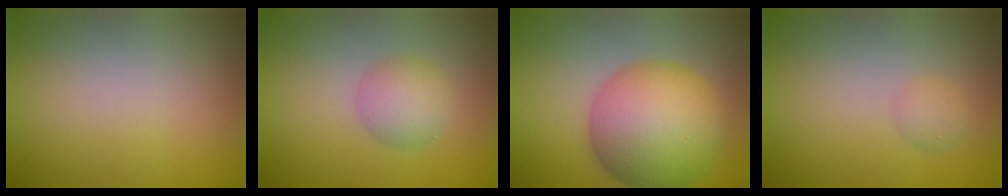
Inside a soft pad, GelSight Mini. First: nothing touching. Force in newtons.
{"total": 2.9, "press": 2.9, "slide": 0.0}
{"total": 10.3, "press": 10.3, "slide": 0.2}
{"total": 1.2, "press": 1.2, "slide": 0.0}